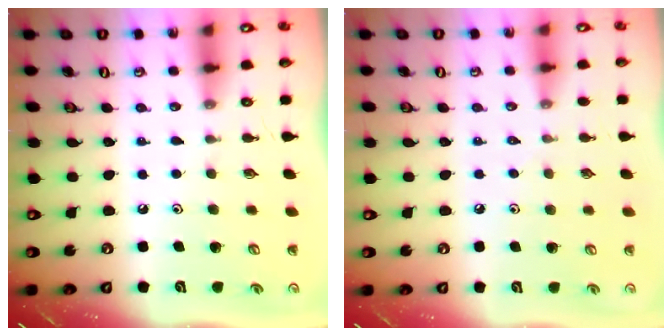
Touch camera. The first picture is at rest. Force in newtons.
{"total": 3.1, "press": 3.1, "slide": 0.6}